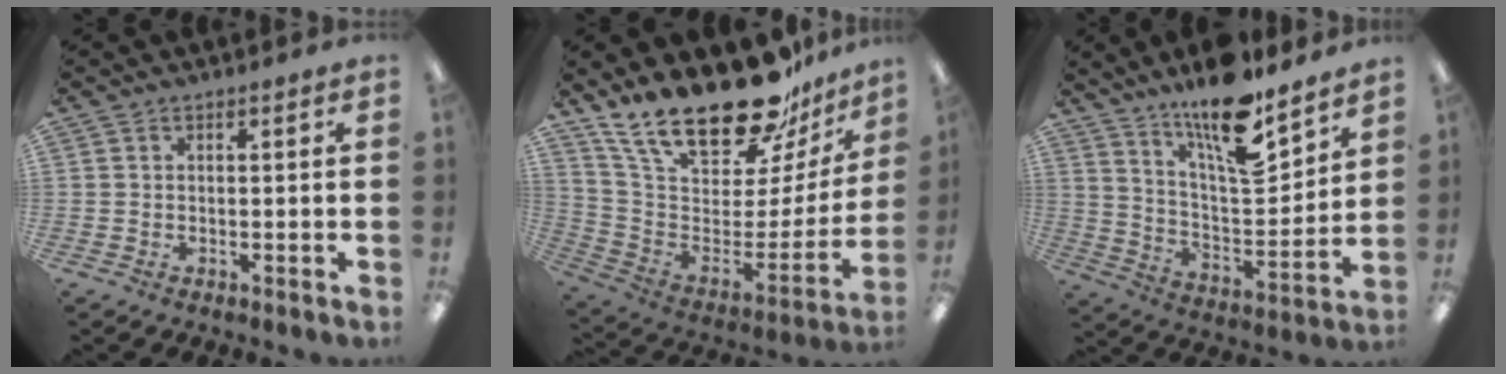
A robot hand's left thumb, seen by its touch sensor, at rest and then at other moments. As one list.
[{"total": 25.4, "force": [19.7, 8.5, 13.6], "torque": [-0.238, -0.137, 0.347]}, {"total": 16.0, "force": [12.7, 4.3, 8.8], "torque": [-0.145, -0.098, 0.214]}]